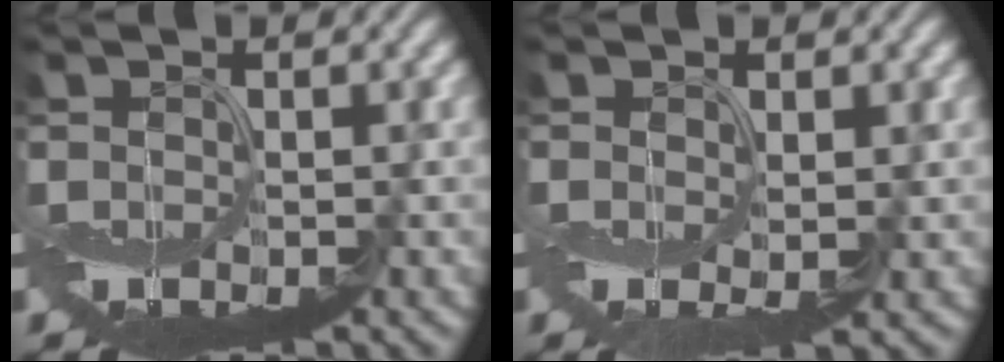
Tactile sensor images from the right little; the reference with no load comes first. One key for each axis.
{"total": 2.1, "fx": -0.2, "fy": 1.2, "fz": 1.7, "tx": -0.032, "ty": -0.003, "tz": 0.002}